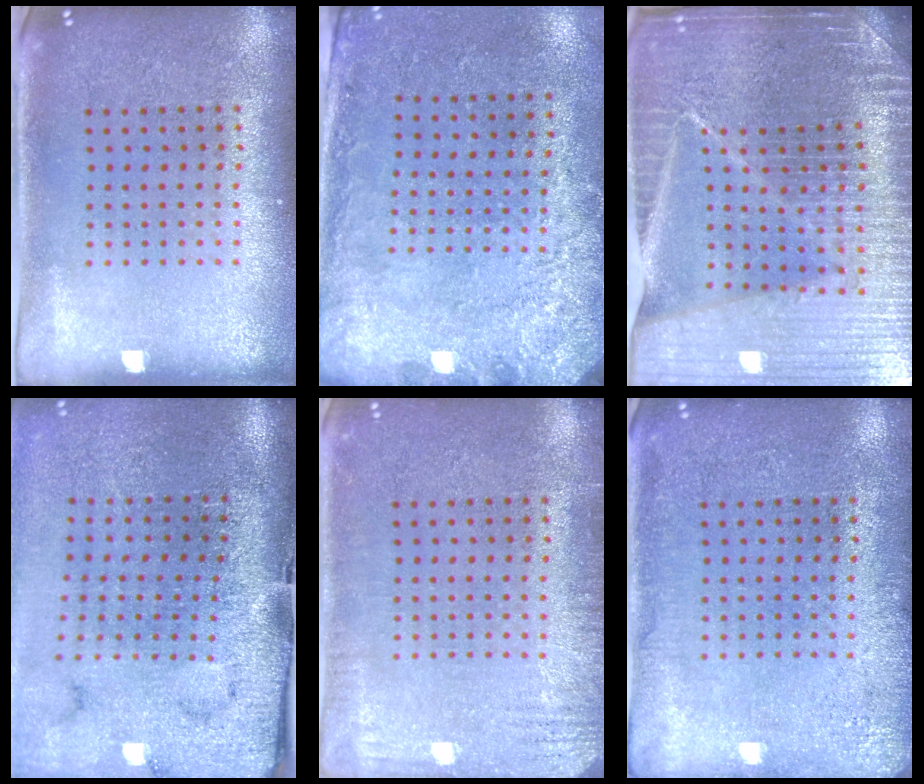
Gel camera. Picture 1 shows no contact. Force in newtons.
{"total": 2.8, "press": 2.0, "slide": 1.9}
{"total": 5.7, "press": 5.1, "slide": 2.4}
{"total": 4.6, "press": 3.6, "slide": 2.9}
{"total": 2.5, "press": 2.5, "slide": 0.4}
{"total": 2.5, "press": 2.4, "slide": 0.5}